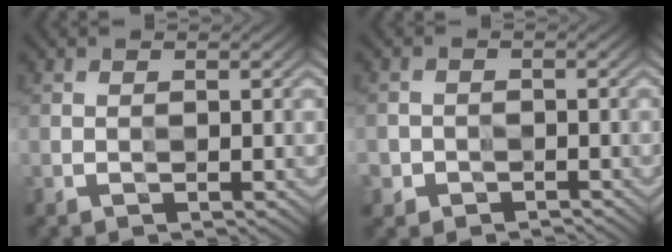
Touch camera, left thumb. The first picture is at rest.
{"total": 1.9, "force": [-1.2, 1.1, -1.0], "torque": [0.018, -0.004, -0.026]}